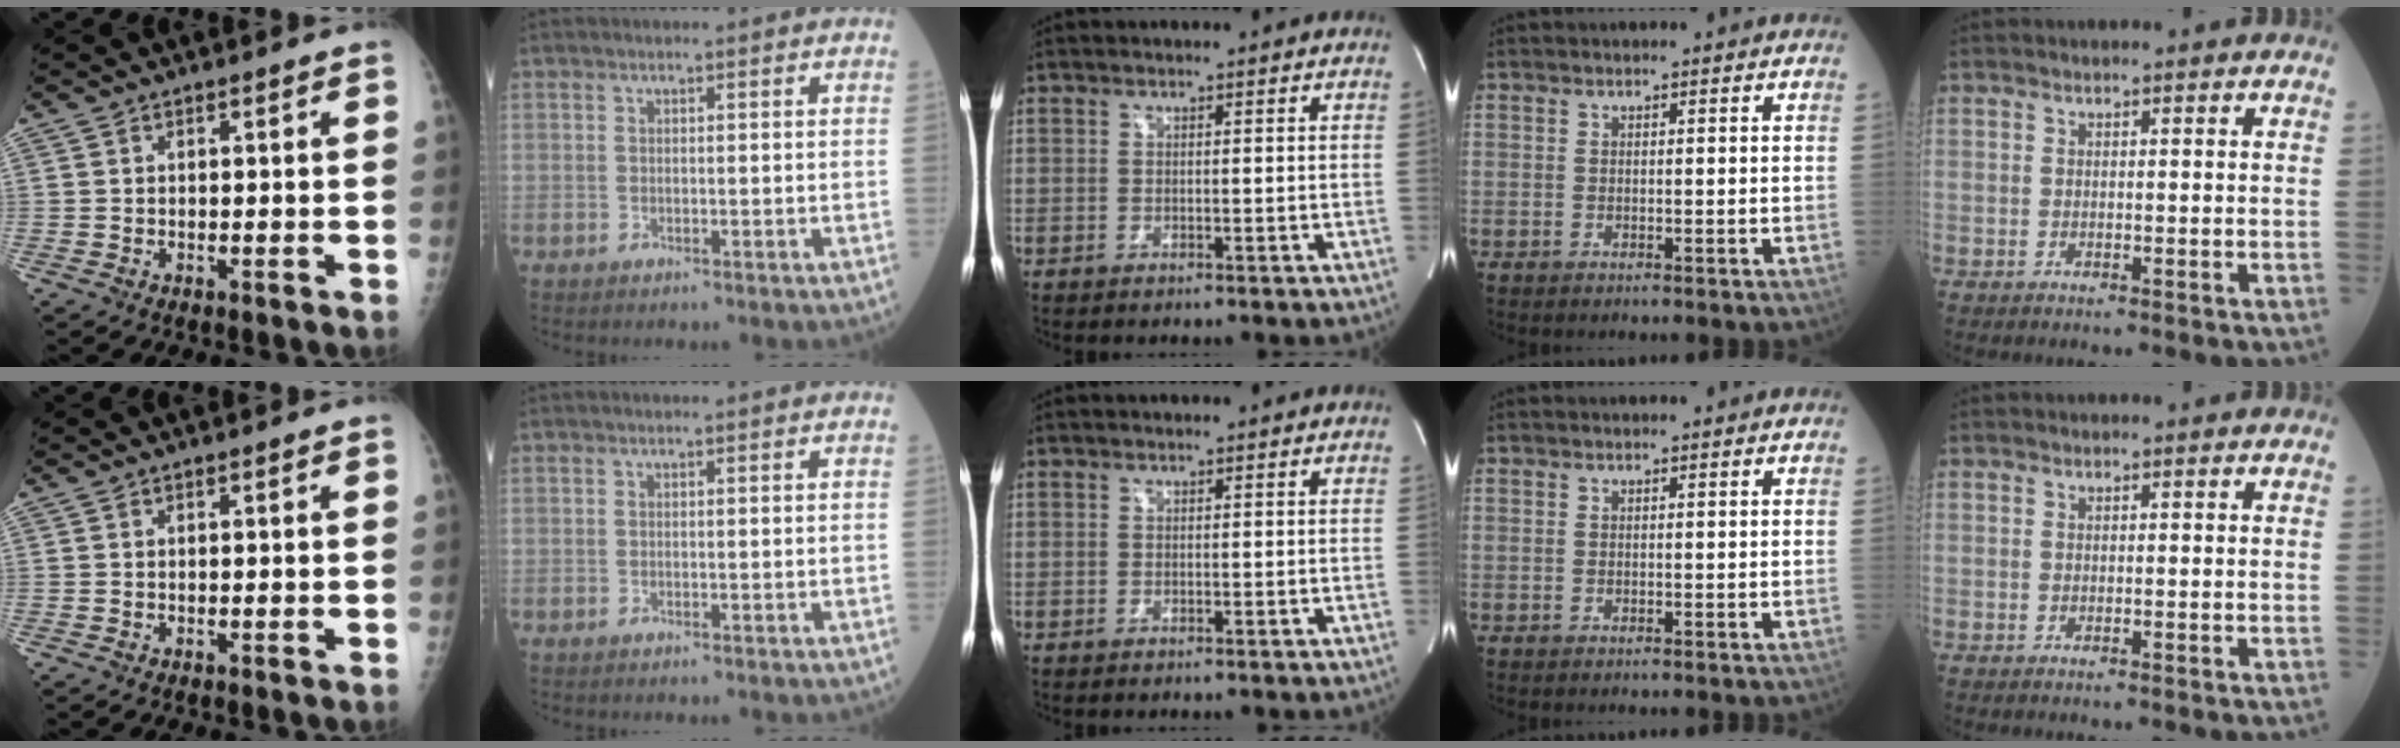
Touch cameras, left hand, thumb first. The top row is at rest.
{}